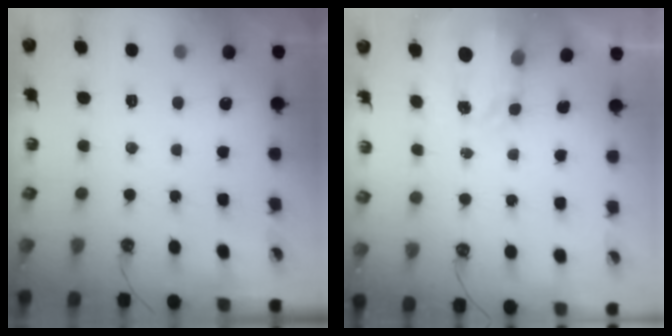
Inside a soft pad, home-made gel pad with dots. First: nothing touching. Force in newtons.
{"total": 3.8, "press": 3.7, "slide": 0.6}